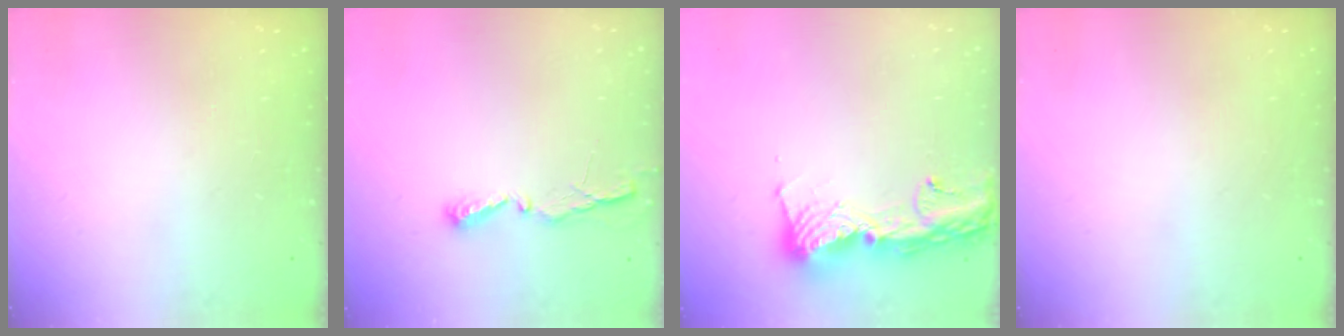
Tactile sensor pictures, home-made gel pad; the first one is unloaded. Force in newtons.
{"total": 4.5, "press": 4.5, "slide": 0.4}
{"total": 13.9, "press": 13.8, "slide": 1.2}
{"total": 0.0}